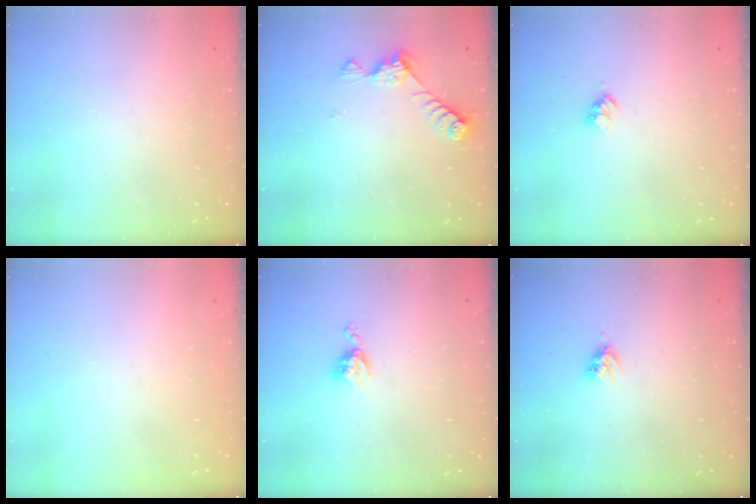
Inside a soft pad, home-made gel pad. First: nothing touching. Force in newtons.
{"total": 6.3, "press": 6.2, "slide": 0.6}
{"total": 3.0, "press": 3.0, "slide": 0.4}
{"total": 0.0}
{"total": 4.4, "press": 4.3, "slide": 0.6}
{"total": 3.7, "press": 3.7, "slide": 0.5}